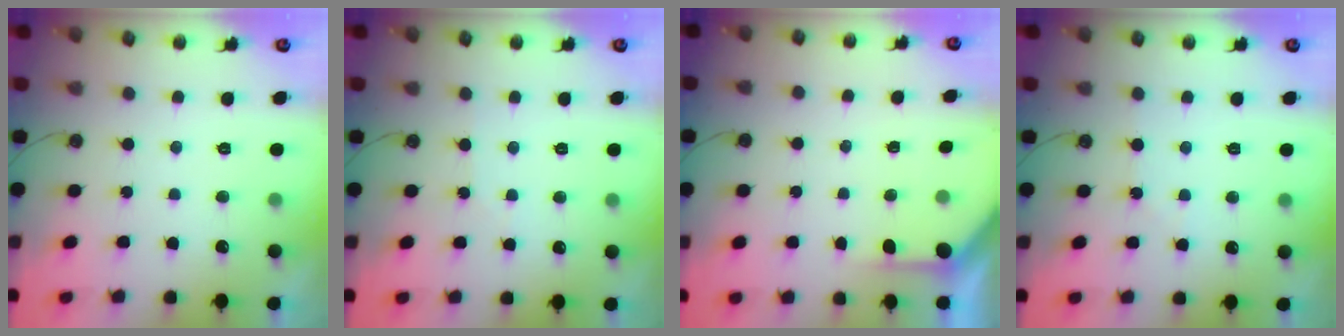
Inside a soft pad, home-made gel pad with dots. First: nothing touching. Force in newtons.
{"total": 1.9, "press": 1.9, "slide": 0.4}
{"total": 2.5, "press": 2.5, "slide": 0.3}
{"total": 2.8, "press": 2.8, "slide": 0.6}